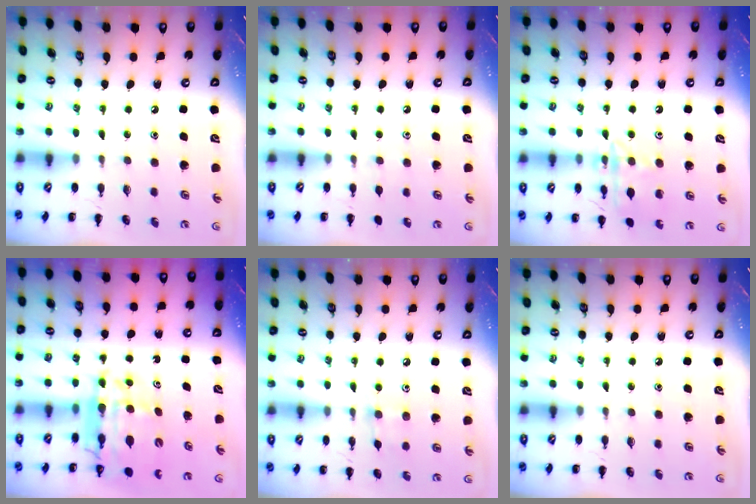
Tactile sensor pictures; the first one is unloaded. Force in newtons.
{"total": 1.5, "press": 1.3, "slide": 0.7}
{"total": 13.1, "press": 13.1, "slide": 0.6}
{"total": 12.1, "press": 11.7, "slide": 3.3}
{"total": 5.1, "press": 4.8, "slide": 1.5}
{"total": 0.0}